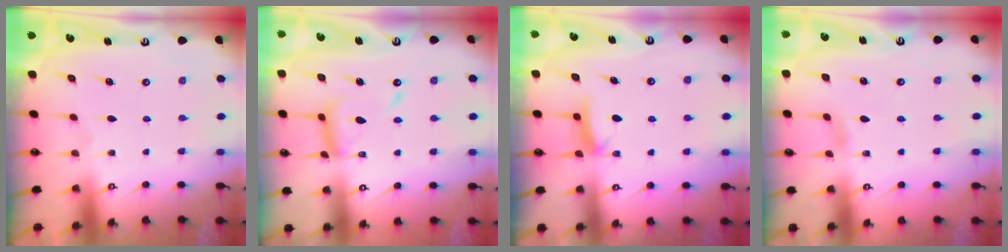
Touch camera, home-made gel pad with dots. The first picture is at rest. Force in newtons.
{"total": 13.0, "press": 12.9, "slide": 1.1}
{"total": 6.3, "press": 6.2, "slide": 0.7}
{"total": 2.5, "press": 2.4, "slide": 0.3}